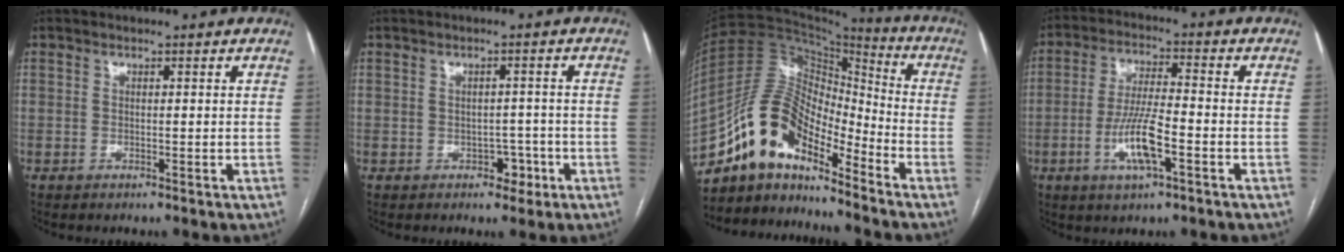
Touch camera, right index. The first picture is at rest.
{"total": 3.0, "force": [-1.2, 2.4, 1.3], "torque": [-0.010, 0.014, -0.008]}
{"total": 14.2, "force": [-10.9, 5.3, 7.3], "torque": [-0.135, 0.049, -0.200]}
{"total": 9.0, "force": [-3.2, 1.6, 8.3], "torque": [-0.165, -0.002, -0.059]}